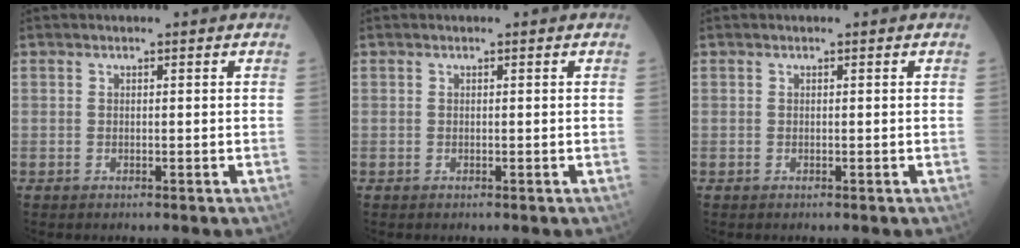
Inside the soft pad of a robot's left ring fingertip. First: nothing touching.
{"total": 0.0}
{"total": 0.0}